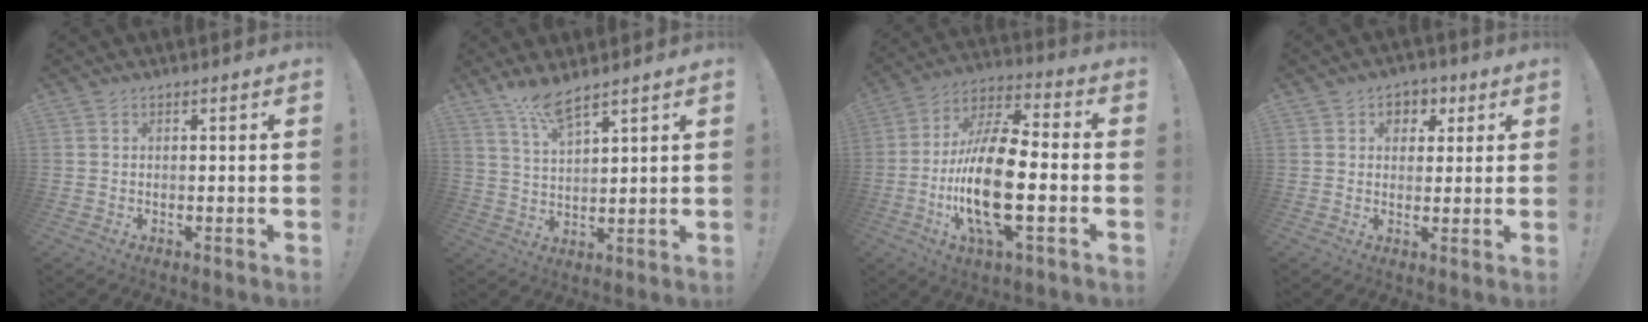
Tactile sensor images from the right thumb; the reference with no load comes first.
{"total": 7.7, "force": [6.4, 1.0, 4.2], "torque": [-0.081, -0.032, 0.113]}
{"total": 21.1, "force": [-4.4, 8.5, 18.8], "torque": [-0.371, 0.016, -0.075]}
{"total": 5.5, "force": [1.7, 4.8, 2.0], "torque": [-0.016, -0.005, 0.031]}